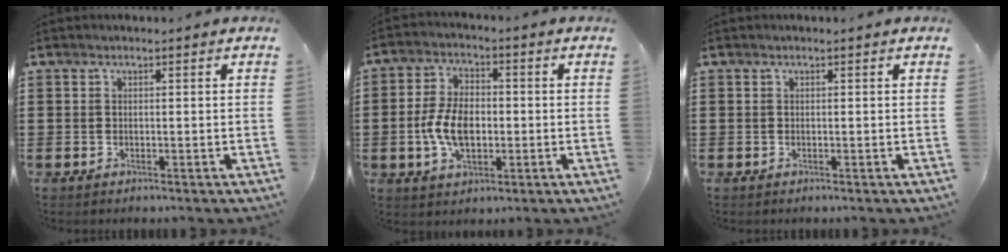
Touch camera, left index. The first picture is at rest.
{"total": 7.5, "force": [-1.2, 4.3, 6.0], "torque": [-0.134, 0.003, -0.026]}
{"total": 0.0}